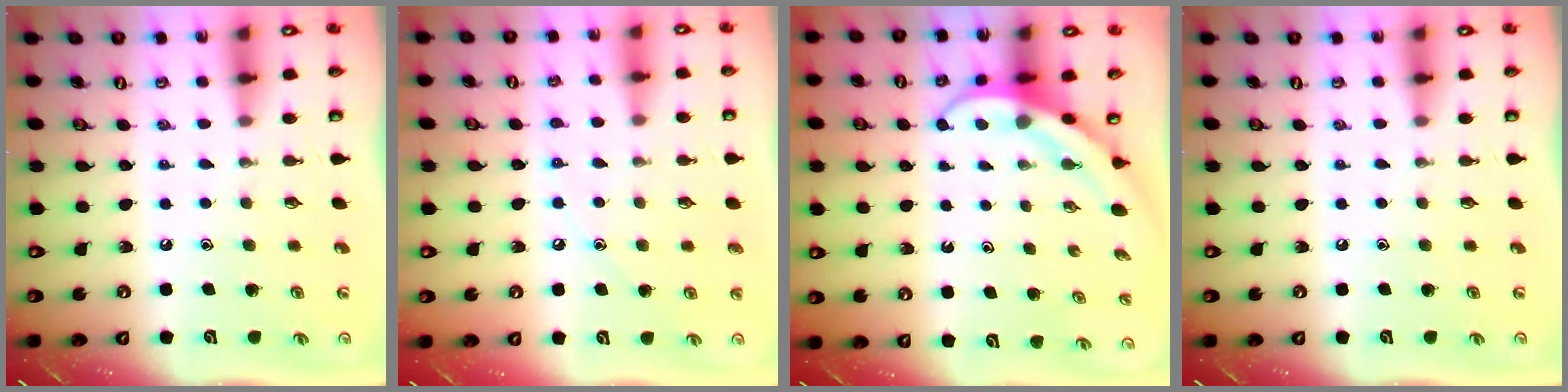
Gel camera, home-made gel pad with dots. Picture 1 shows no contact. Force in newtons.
{"total": 5.5, "press": 5.5, "slide": 0.7}
{"total": 4.0, "press": 4.0, "slide": 0.4}
{"total": 0.0}